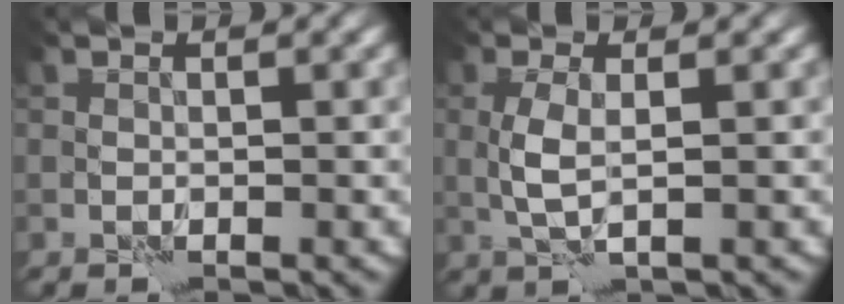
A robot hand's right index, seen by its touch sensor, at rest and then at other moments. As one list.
[{"total": 2.0, "force": [0.4, 0.4, 2.0], "torque": [-0.047, -0.001, 0.007]}]